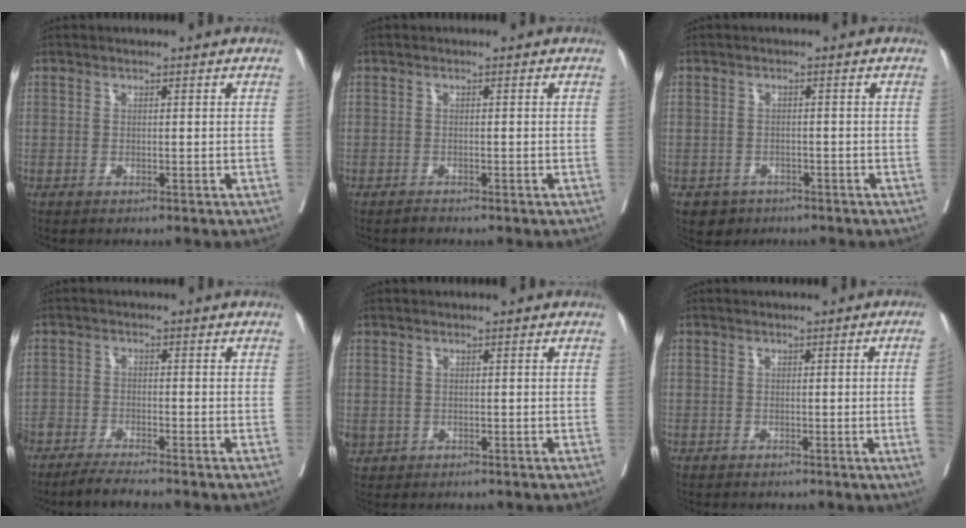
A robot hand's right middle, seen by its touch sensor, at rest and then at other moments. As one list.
[{"total": 0.5, "force": [-0.5, 0.1, 0.0], "torque": [-0.001, -0.001, -0.010]}, {"total": 2.8, "force": [-1.8, 2.2, 0.3], "torque": [-0.005, 0.006, -0.025]}, {"total": 5.3, "force": [-4.7, 0.0, 2.4], "torque": [-0.034, -0.014, -0.085]}, {"total": 1.5, "force": [-0.2, 1.4, 0.5], "torque": [-0.007, 0.002, 0.005]}, {"total": 2.9, "force": [-0.5, -1.1, 2.6], "torque": [-0.033, -0.004, -0.008]}]